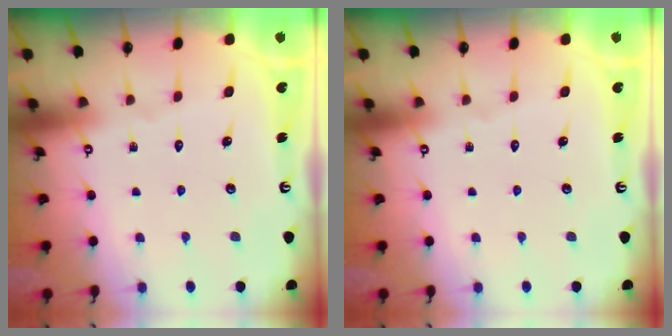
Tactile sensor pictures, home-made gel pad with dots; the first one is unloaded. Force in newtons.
{"total": 0.0}